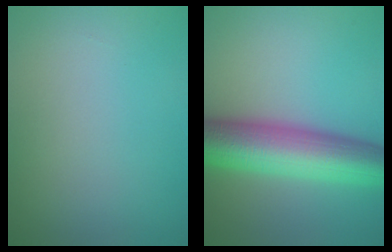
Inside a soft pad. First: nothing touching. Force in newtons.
{"total": 9.6, "press": 9.6, "slide": 0.1}